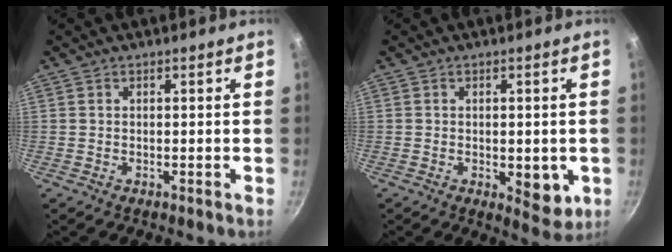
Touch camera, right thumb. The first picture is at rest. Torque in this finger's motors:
{"motor_torque": [-0.27, 0.51, 0.36, 0.51, 0.00]}